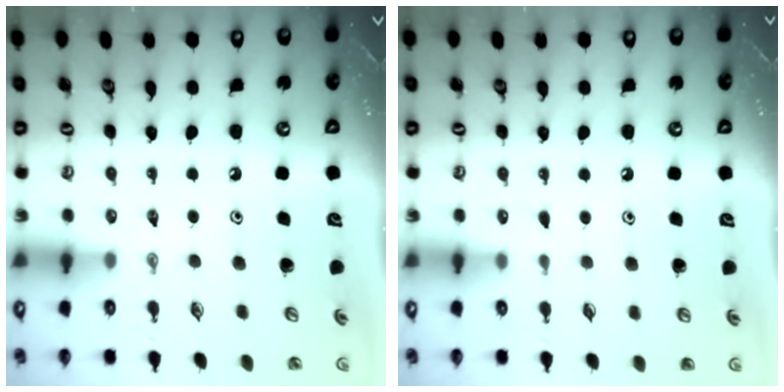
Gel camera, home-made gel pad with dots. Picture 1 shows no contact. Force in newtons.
{"total": 3.8, "press": 3.7, "slide": 0.6}